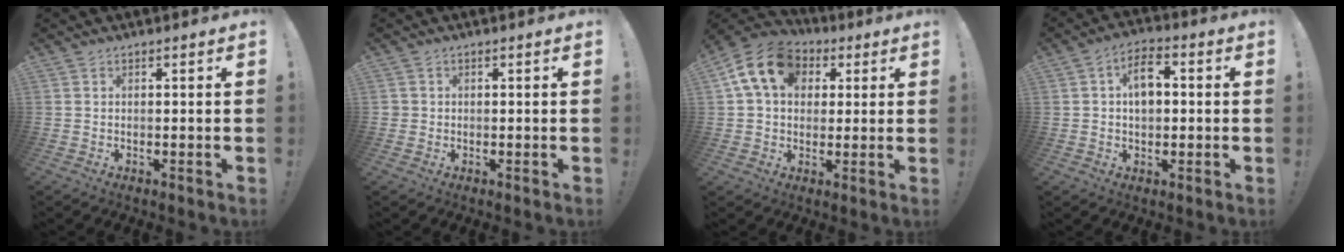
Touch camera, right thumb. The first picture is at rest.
{"total": 1.3, "force": [0.1, 1.2, 0.3], "torque": [-0.007, 0.004, 0.003]}
{"total": 14.8, "force": [4.8, 11.0, 8.6], "torque": [-0.143, -0.003, 0.094]}
{"total": 8.3, "force": [0.6, 5.7, 6.0], "torque": [-0.083, 0.011, 0.011]}